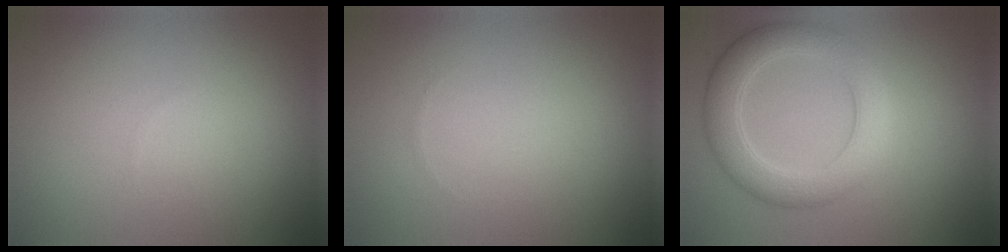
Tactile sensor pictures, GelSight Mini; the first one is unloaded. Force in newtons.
{"total": 0.0}
{"total": 5.1, "press": 5.1, "slide": 0.2}